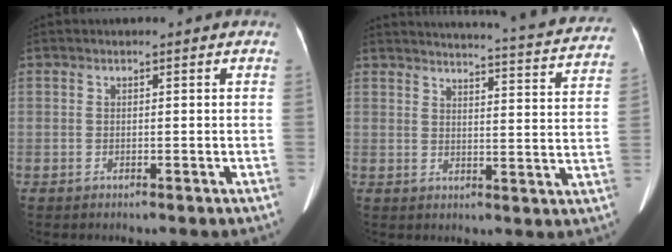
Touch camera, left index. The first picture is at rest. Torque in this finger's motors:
{"motor_torque": [0.90, -1.24, 0.02, 0.01]}